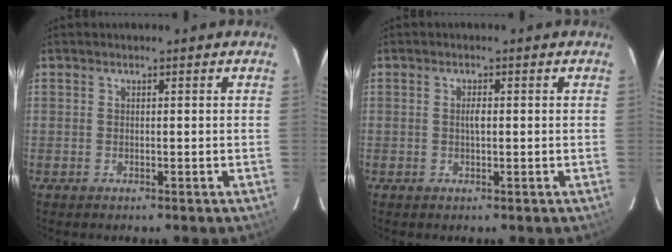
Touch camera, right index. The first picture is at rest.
{"total": 1.4, "force": [0.0, 0.5, 1.3], "torque": [-0.025, 0.002, -0.001]}